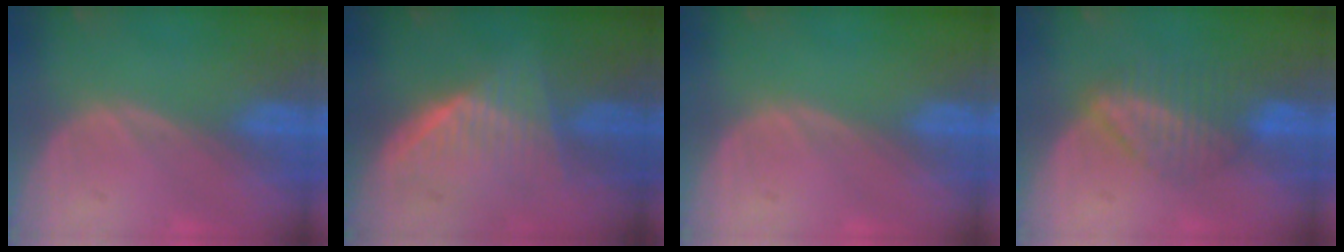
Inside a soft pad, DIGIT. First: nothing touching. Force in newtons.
{"total": 5.9, "press": 5.9, "slide": 0.4}
{"total": 0.0}
{"total": 6.8, "press": 5.8, "slide": 3.5}